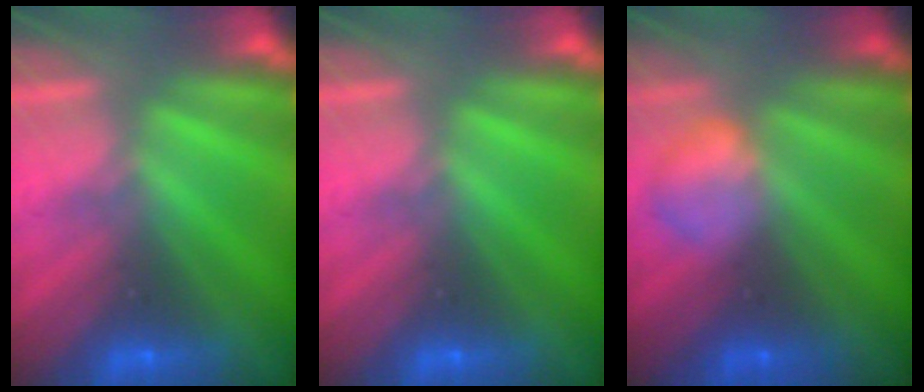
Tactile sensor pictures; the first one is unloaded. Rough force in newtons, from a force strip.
{"total": 0.0}
{"total": 2.3}